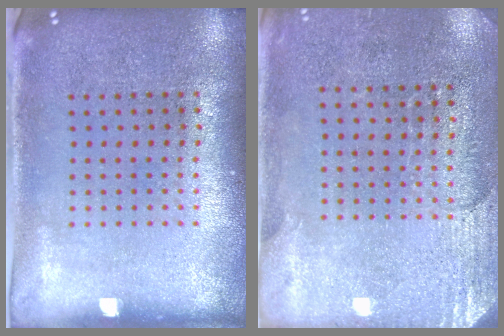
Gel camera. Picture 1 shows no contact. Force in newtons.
{"total": 2.6, "press": 2.3, "slide": 1.2}